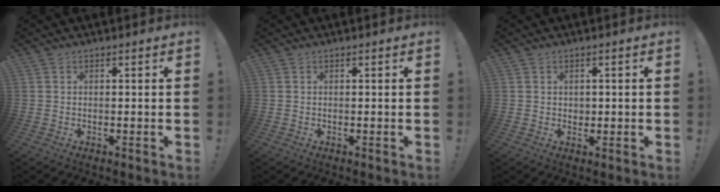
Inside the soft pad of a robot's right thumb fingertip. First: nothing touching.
{"total": 0.0}
{"total": 1.6, "force": [0.7, 1.4, 0.1], "torque": [0.005, 0.002, 0.010]}